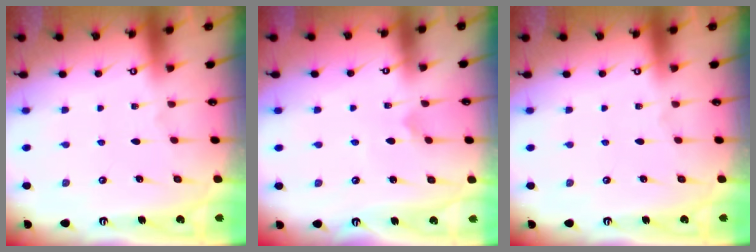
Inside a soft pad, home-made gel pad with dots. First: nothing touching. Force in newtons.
{"total": 1.9, "press": 1.9, "slide": 0.1}
{"total": 0.0}